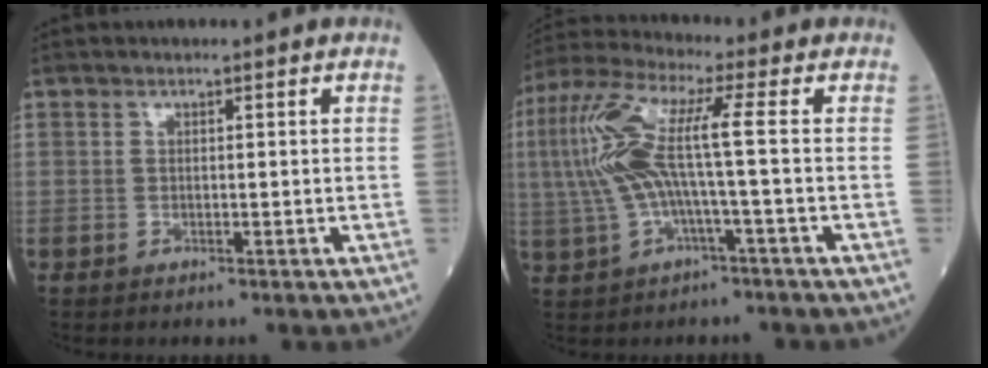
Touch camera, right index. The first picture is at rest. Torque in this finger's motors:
{"motor_torque": [2.11, 0.02, 1.05, 0.21]}